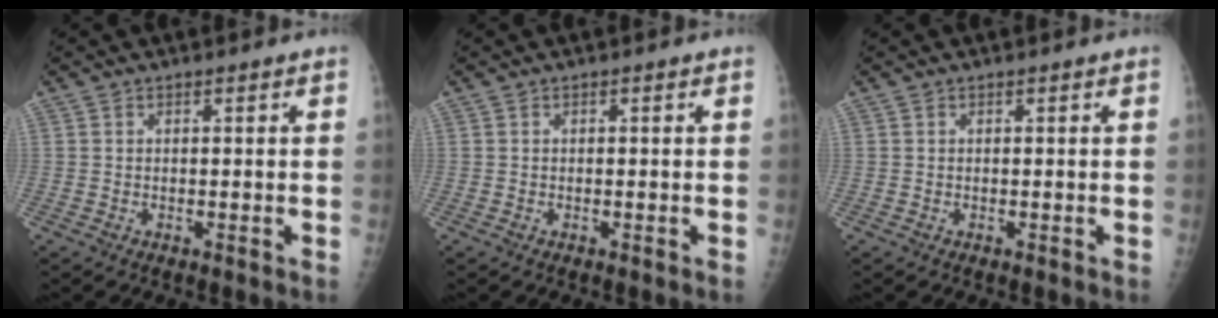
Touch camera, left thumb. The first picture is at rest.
{"total": 0.0}
{"total": 0.0}